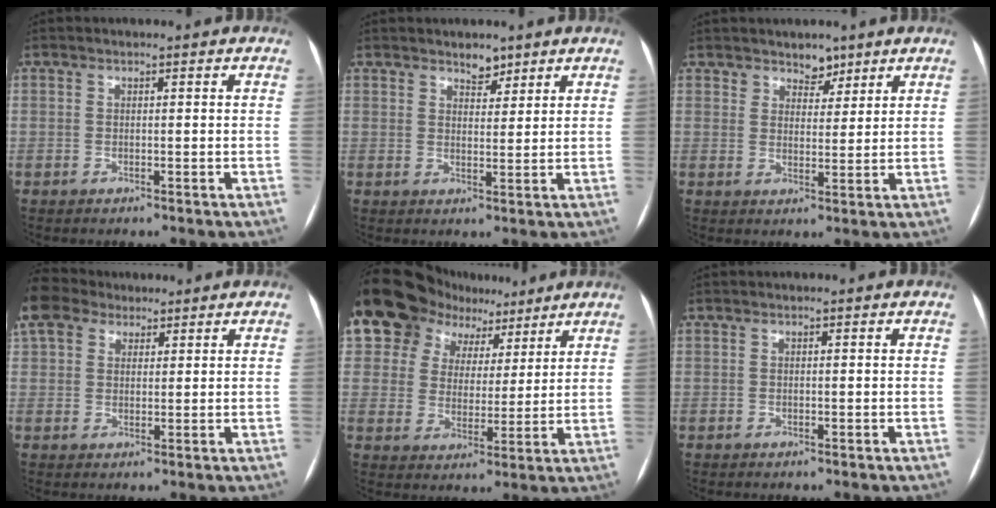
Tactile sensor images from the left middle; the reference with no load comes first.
{"total": 2.8, "force": [2.3, 1.3, 0.9], "torque": [-0.012, -0.003, 0.036]}
{"total": 3.4, "force": [2.8, 1.9, 0.7], "torque": [-0.003, -0.004, 0.043]}
{"total": 5.7, "force": [4.7, 3.0, 1.1], "torque": [-0.033, 0.028, 0.096]}
{"total": 15.5, "force": [10.5, 10.3, 4.8], "torque": [-0.096, 0.047, 0.172]}
{"total": 0.0}